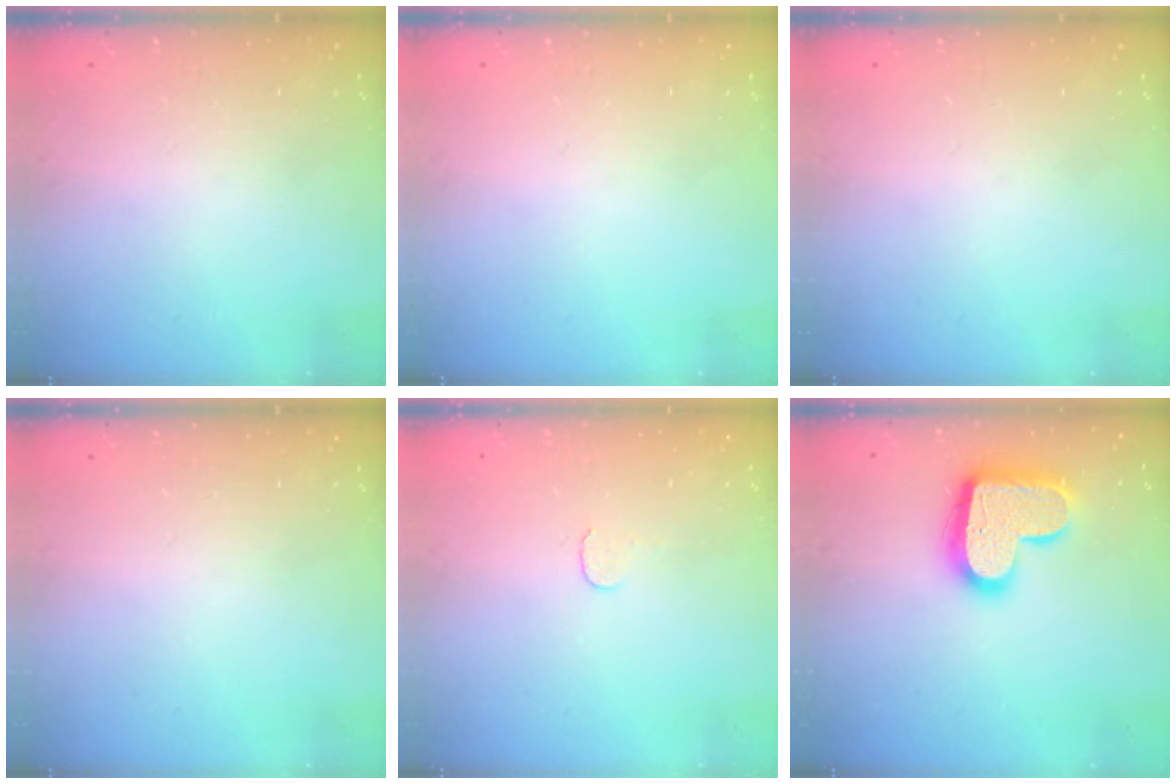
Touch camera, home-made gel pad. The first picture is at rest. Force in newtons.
{"total": 0.0}
{"total": 0.0}
{"total": 0.0}
{"total": 3.9, "press": 3.9, "slide": 0.3}
{"total": 17.7, "press": 17.6, "slide": 1.3}